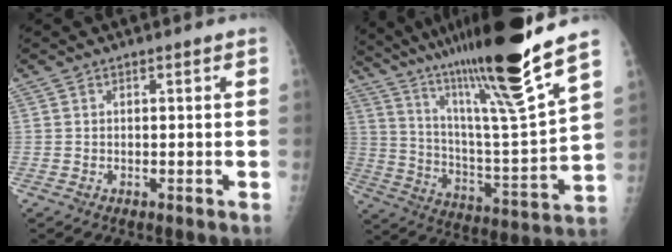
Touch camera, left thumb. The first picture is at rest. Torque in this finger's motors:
{"motor_torque": [3.56, 1.45, 1.47, -1.31, 0.44]}